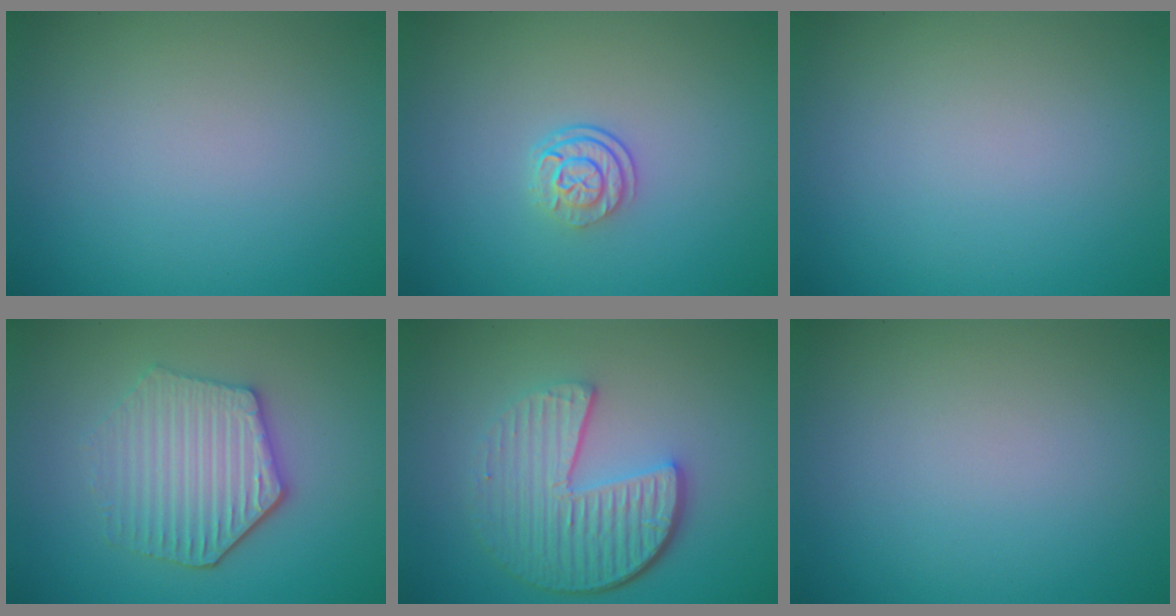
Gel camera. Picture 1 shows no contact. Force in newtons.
{"total": 2.5, "press": 1.8, "slide": 1.8}
{"total": 0.0}
{"total": 4.8, "press": 4.0, "slide": 2.5}
{"total": 6.3, "press": 4.4, "slide": 4.5}
{"total": 0.0}